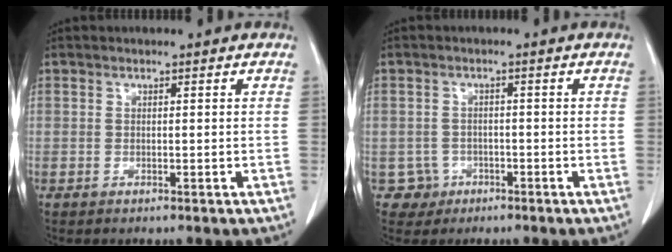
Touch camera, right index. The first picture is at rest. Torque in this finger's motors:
{"motor_torque": [-0.47, 0.10, -1.05, -0.21]}